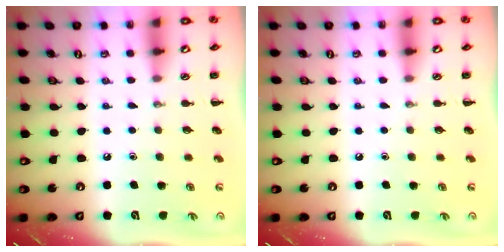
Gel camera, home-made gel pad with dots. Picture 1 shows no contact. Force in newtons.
{"total": 0.0}